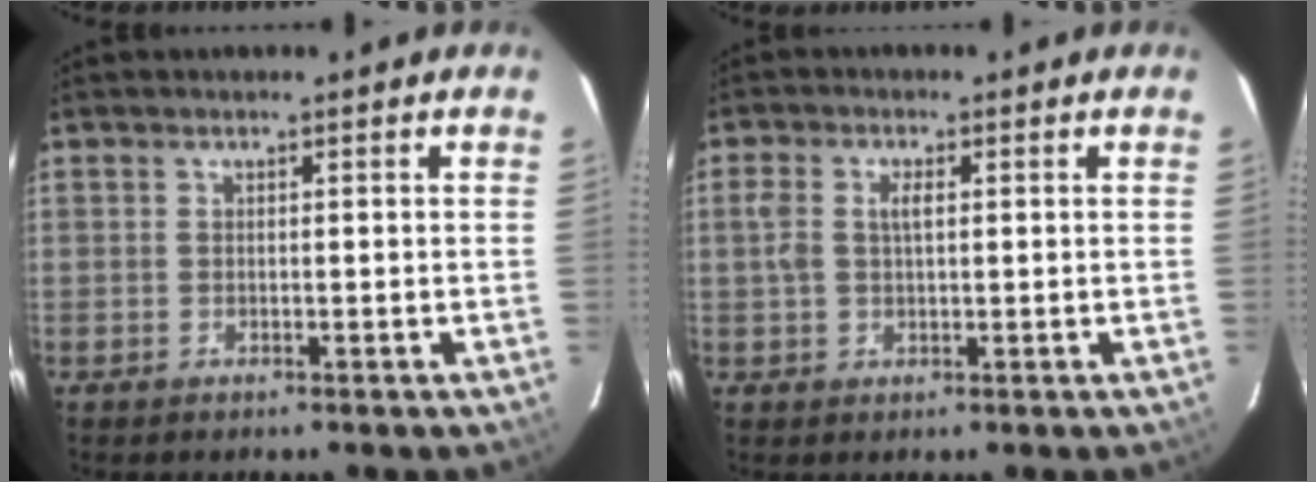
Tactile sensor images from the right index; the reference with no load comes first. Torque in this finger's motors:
{"motor_torque": [0.02, -0.09, 0.18, 0.07]}